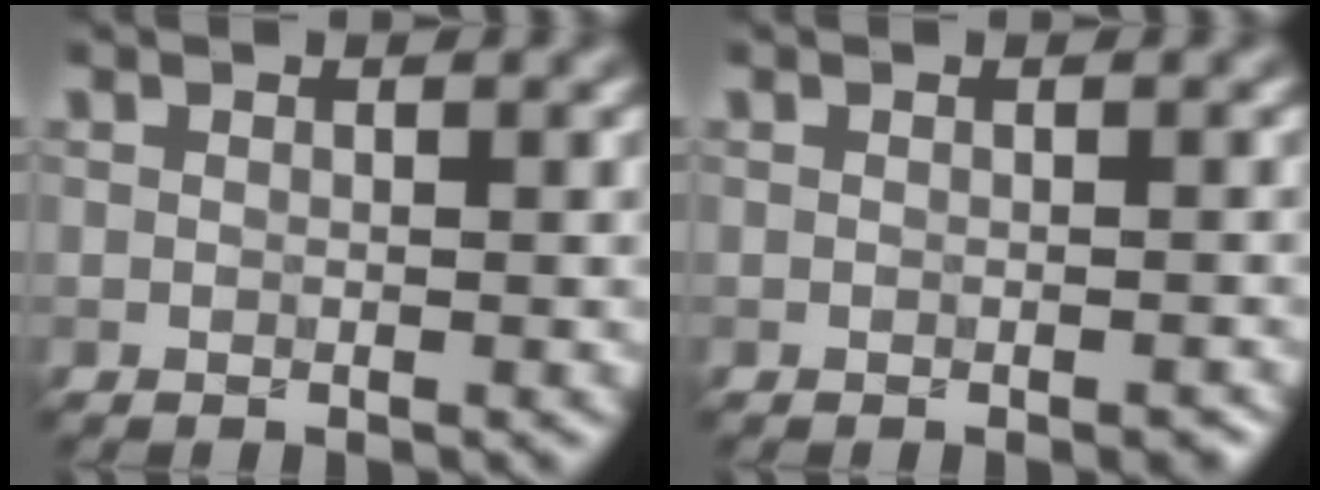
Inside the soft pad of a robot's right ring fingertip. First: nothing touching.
{"total": 0.8, "force": [-0.5, 0.2, 0.5], "torque": [-0.006, -0.001, -0.005]}